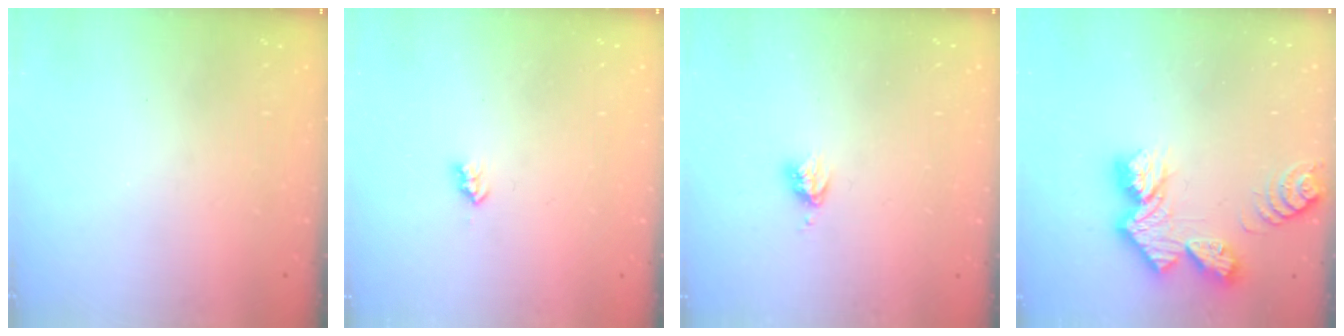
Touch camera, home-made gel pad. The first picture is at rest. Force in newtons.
{"total": 2.6, "press": 2.5, "slide": 0.4}
{"total": 3.4, "press": 3.3, "slide": 0.5}
{"total": 11.9, "press": 11.8, "slide": 1.0}